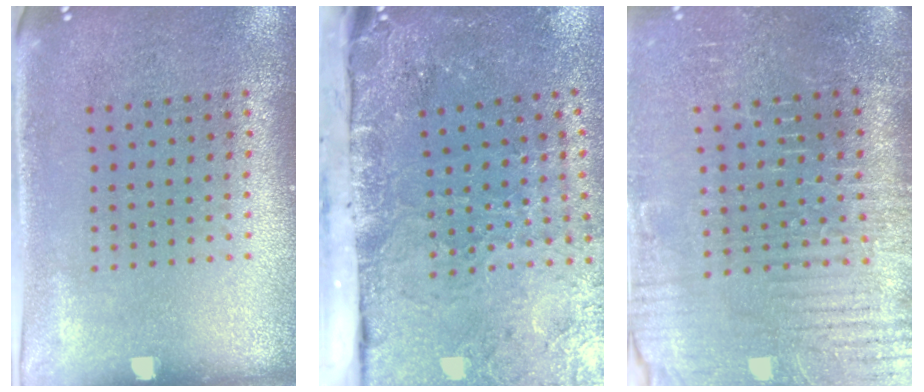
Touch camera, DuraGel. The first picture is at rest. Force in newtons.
{"total": 4.7, "press": 3.6, "slide": 3.1}
{"total": 4.3, "press": 4.1, "slide": 1.4}